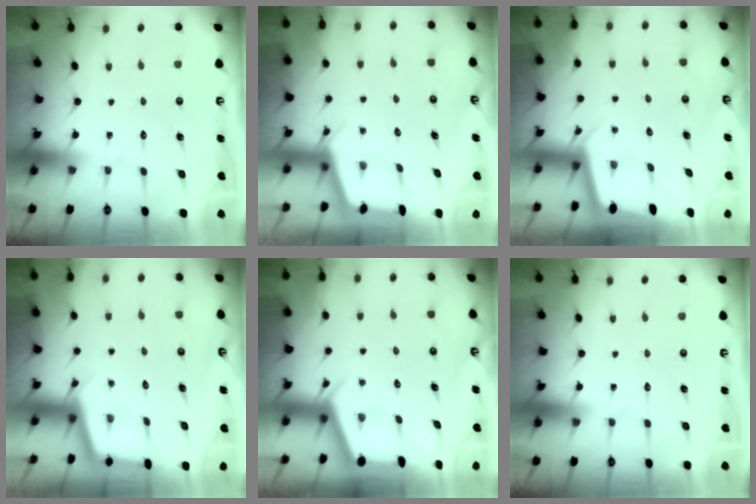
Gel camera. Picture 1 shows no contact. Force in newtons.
{"total": 2.4, "press": 2.4, "slide": 0.3}
{"total": 2.0, "press": 2.0, "slide": 0.1}
{"total": 2.5, "press": 2.5, "slide": 0.2}
{"total": 2.2, "press": 2.2, "slide": 0.3}
{"total": 0.0}